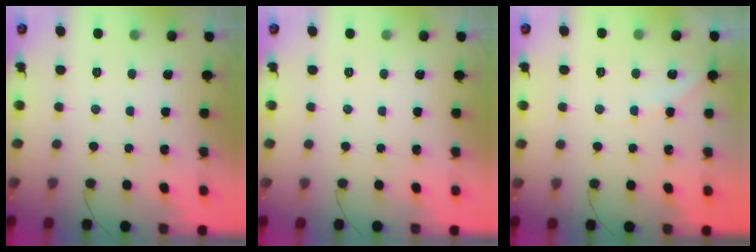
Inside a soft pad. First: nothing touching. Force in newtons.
{"total": 0.0}
{"total": 3.1, "press": 3.0, "slide": 0.5}